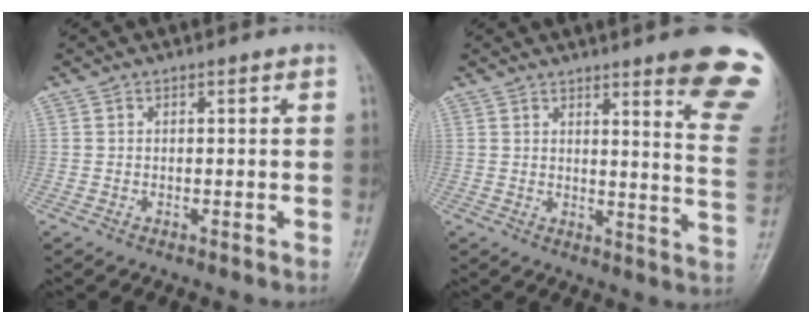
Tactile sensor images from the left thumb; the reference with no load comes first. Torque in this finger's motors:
{"motor_torque": [3.43, 1.56, 1.63, -1.14, 0.33]}